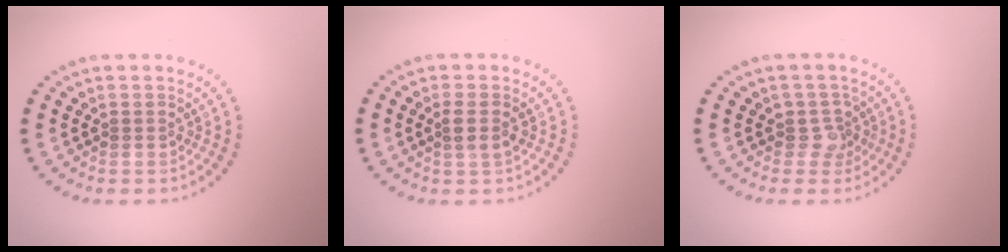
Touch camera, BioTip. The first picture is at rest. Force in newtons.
{"total": 1.6, "press": 1.4, "slide": 0.8}
{"total": 2.0, "press": 1.6, "slide": 1.2}